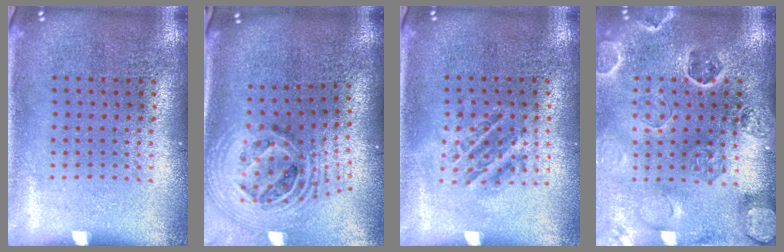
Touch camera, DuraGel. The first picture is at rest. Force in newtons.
{"total": 2.7, "press": 1.9, "slide": 1.9}
{"total": 1.0, "press": 1.0, "slide": 0.4}
{"total": 2.7, "press": 2.7, "slide": 0.3}